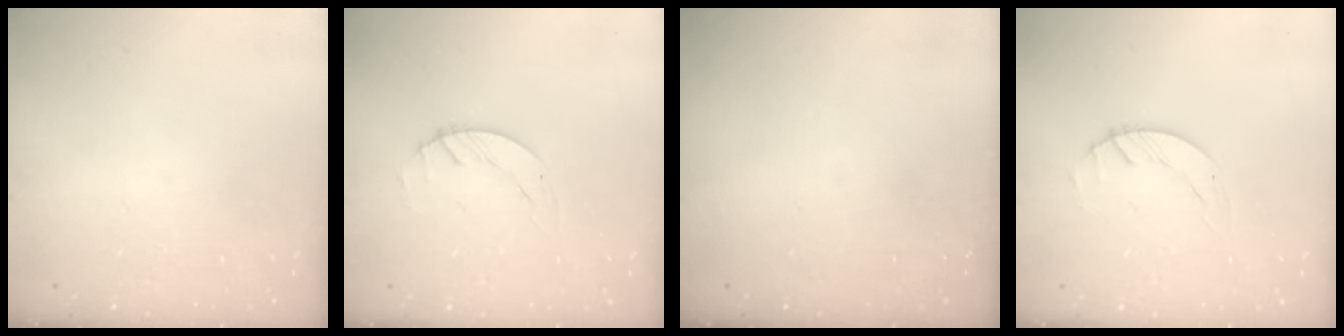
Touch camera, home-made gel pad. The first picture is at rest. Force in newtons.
{"total": 0.8, "press": 0.8, "slide": 0.2}
{"total": 0.0}
{"total": 0.8, "press": 0.8, "slide": 0.2}